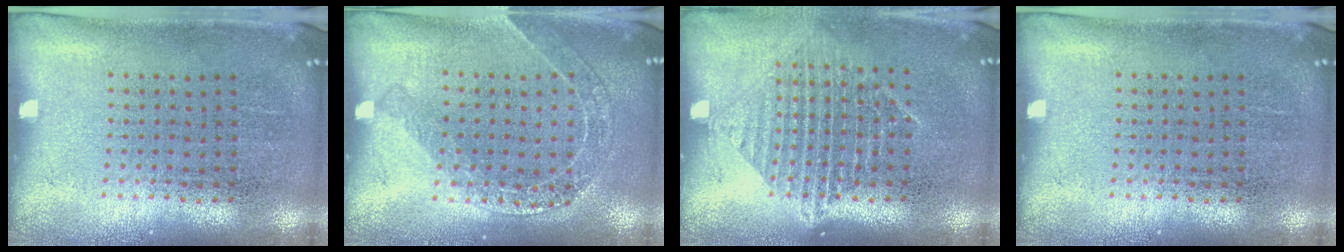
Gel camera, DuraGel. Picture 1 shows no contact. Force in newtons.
{"total": 1.4, "press": 1.4, "slide": 0.3}
{"total": 1.4, "press": 1.3, "slide": 0.6}
{"total": 0.0}